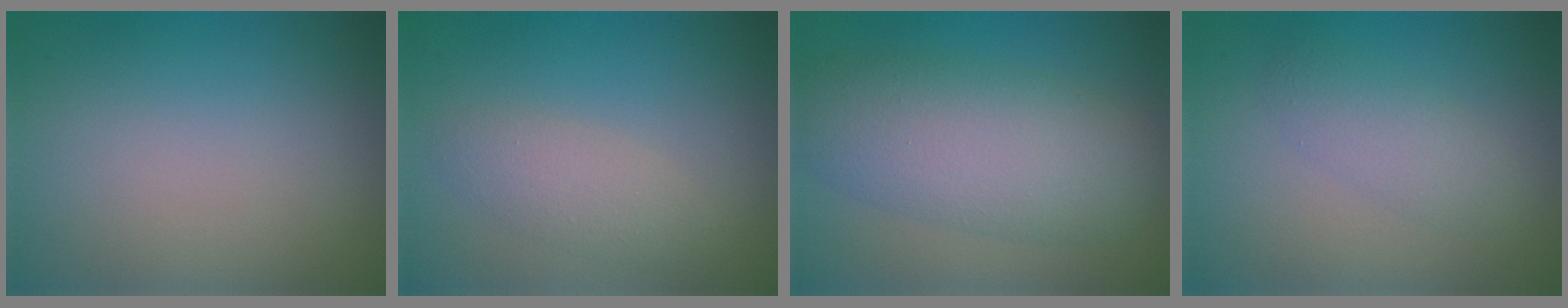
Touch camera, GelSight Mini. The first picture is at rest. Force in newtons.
{"total": 2.4, "press": 2.4, "slide": 0.1}
{"total": 8.2, "press": 8.2, "slide": 0.2}
{"total": 2.5, "press": 2.5, "slide": 0.1}